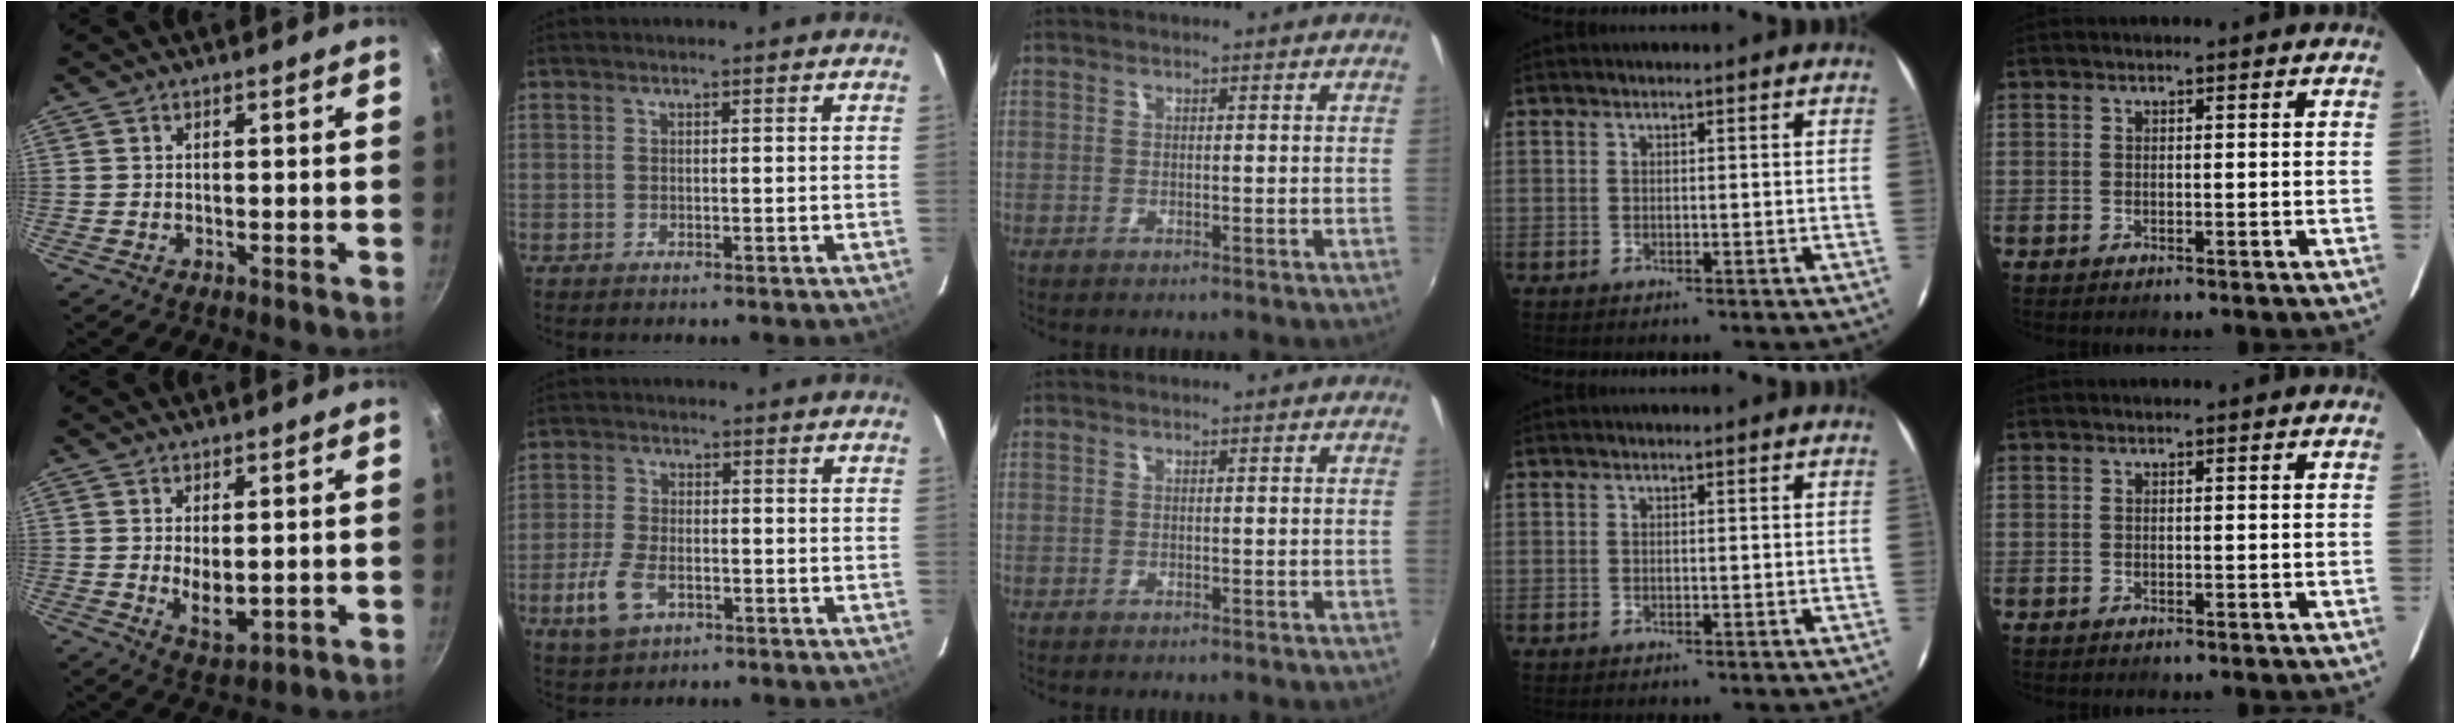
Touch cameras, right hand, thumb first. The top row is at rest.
{"thumb": {"total": 5.6, "force": [0.2, 2.8, 4.9], "torque": [-0.076, -0.013, 0.018]}, "index": {"total": 7.4, "force": [-3.2, 4.2, 5.2], "torque": [-0.124, -0.005, -0.057]}}